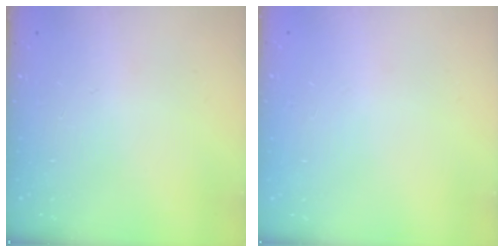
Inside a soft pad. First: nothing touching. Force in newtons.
{"total": 0.5, "press": 0.5, "slide": 0.1}